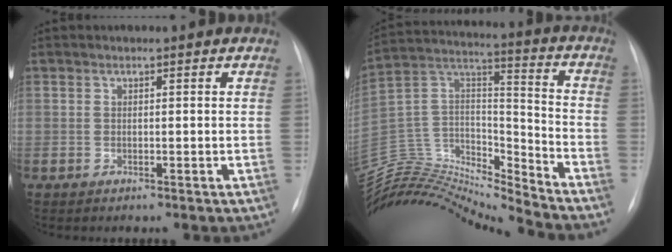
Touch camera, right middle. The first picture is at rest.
{"total": 23.0, "force": [-22.3, 1.5, 5.4], "torque": [-0.114, 0.047, -0.382]}